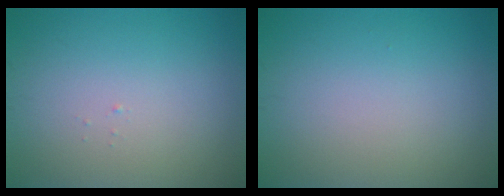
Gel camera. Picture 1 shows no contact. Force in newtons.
{"total": 0.0}